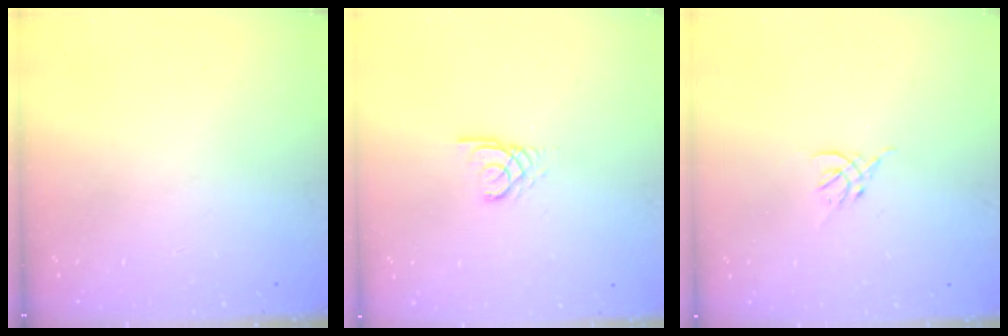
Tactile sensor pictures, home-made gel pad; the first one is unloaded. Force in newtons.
{"total": 2.4, "press": 2.4, "slide": 0.3}
{"total": 2.3, "press": 2.2, "slide": 0.5}